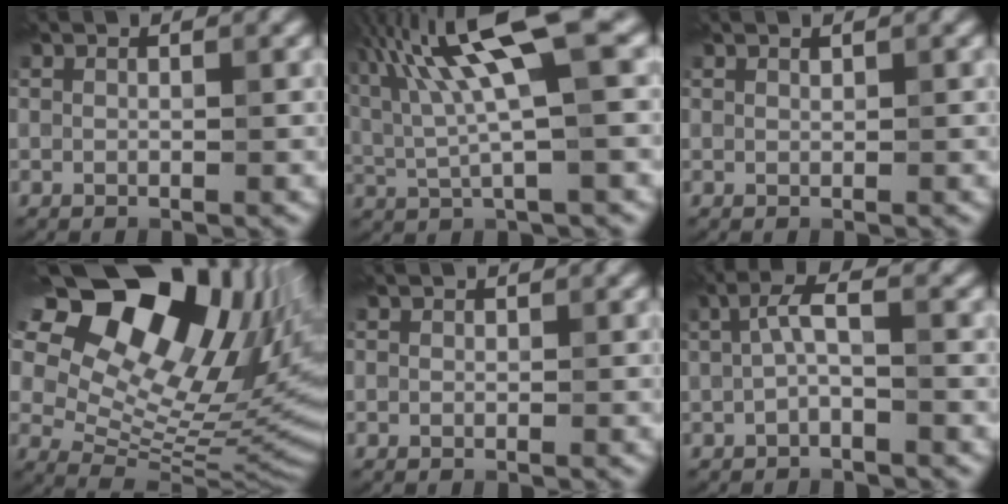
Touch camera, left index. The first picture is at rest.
{"total": 9.4, "force": [3.0, 1.2, 8.8], "torque": [-0.196, 0.007, 0.087]}
{"total": 0.7, "force": [0.4, -0.4, -0.3], "torque": [-0.001, -0.002, 0.018]}
{"total": 17.2, "force": [8.7, 10.1, 10.8], "torque": [-0.180, 0.036, 0.178]}
{"total": 1.6, "force": [0.0, -0.9, -1.3], "torque": [0.002, -0.006, 0.022]}
{"total": 1.2, "force": [-0.6, -0.5, 0.8], "torque": [-0.050, -0.001, 0.016]}